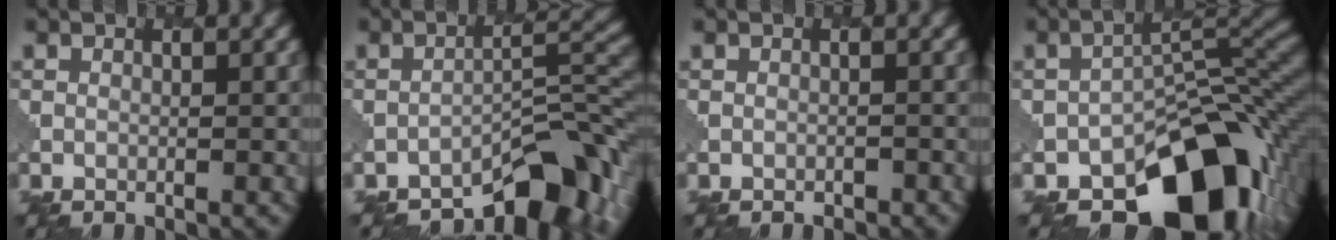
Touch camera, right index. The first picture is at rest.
{"total": 9.6, "force": [-7.0, 3.4, 5.7], "torque": [-0.059, 0.005, -0.114]}
{"total": 1.0, "force": [-0.8, 0.4, -0.1], "torque": [0.004, 0.000, -0.009]}
{"total": 13.0, "force": [-7.6, 7.2, 7.7], "torque": [-0.087, -0.007, -0.126]}